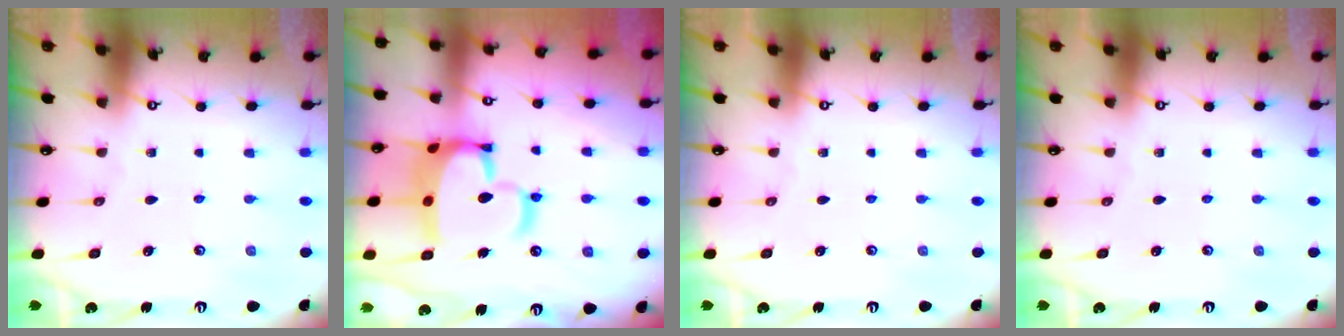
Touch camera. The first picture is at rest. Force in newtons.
{"total": 14.4, "press": 14.3, "slide": 1.5}
{"total": 0.0}
{"total": 0.0}